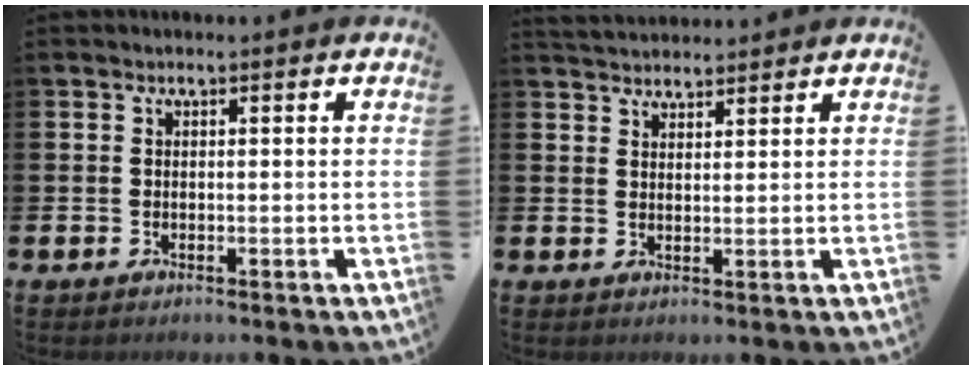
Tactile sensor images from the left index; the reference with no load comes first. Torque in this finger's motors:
{"motor_torque": [-0.18, -1.06, 0.09, 0.09]}